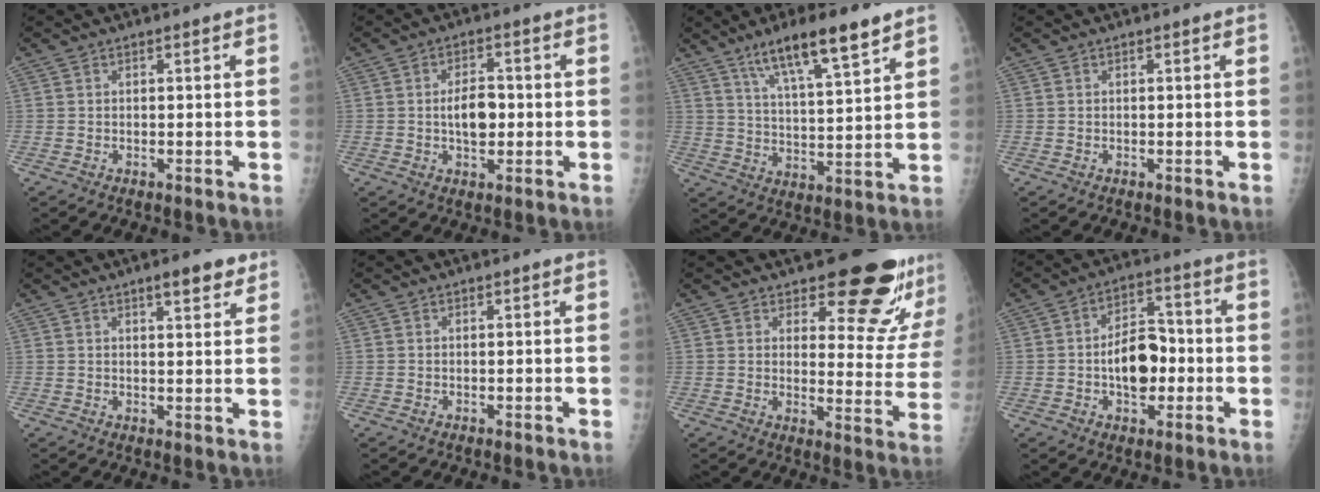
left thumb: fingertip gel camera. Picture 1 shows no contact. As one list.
[{"total": 5.9, "force": [-0.3, 3.4, 4.8], "torque": [-0.067, 0.007, -0.006]}, {"total": 12.6, "force": [8.2, 1.8, 9.4], "torque": [-0.157, -0.035, 0.146]}, {"total": 0.0}, {"total": 5.1, "force": [3.4, 1.5, 3.5], "torque": [-0.036, -0.016, 0.044]}, {"total": 0.0}, {"total": 16.1, "force": [13.1, 5.2, 7.7], "torque": [-0.052, -0.109, 0.154]}, {"total": 10.2, "force": [-1.5, 6.5, 7.8], "torque": [-0.091, 0.026, -0.029]}]